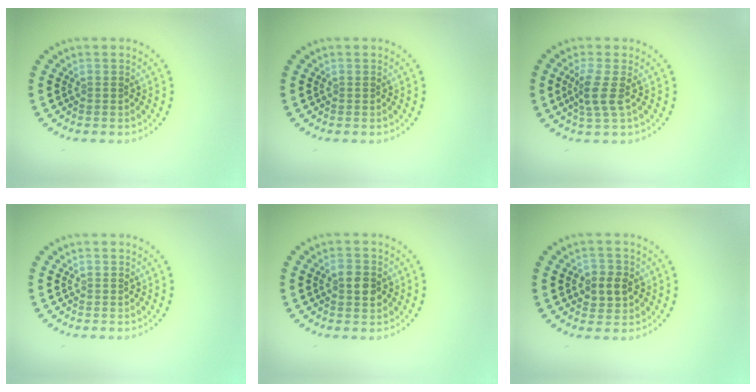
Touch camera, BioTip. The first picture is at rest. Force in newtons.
{"total": 0.0}
{"total": 2.5, "press": 1.9, "slide": 1.6}
{"total": 0.0}
{"total": 2.6, "press": 2.6, "slide": 0.1}
{"total": 2.7, "press": 2.7, "slide": 0.3}